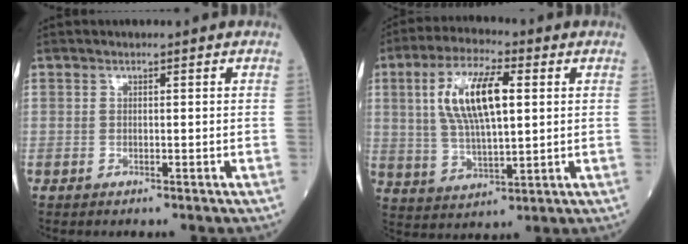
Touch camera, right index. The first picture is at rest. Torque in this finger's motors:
{"motor_torque": [1.32, 0.82, 0.32, 0.21]}